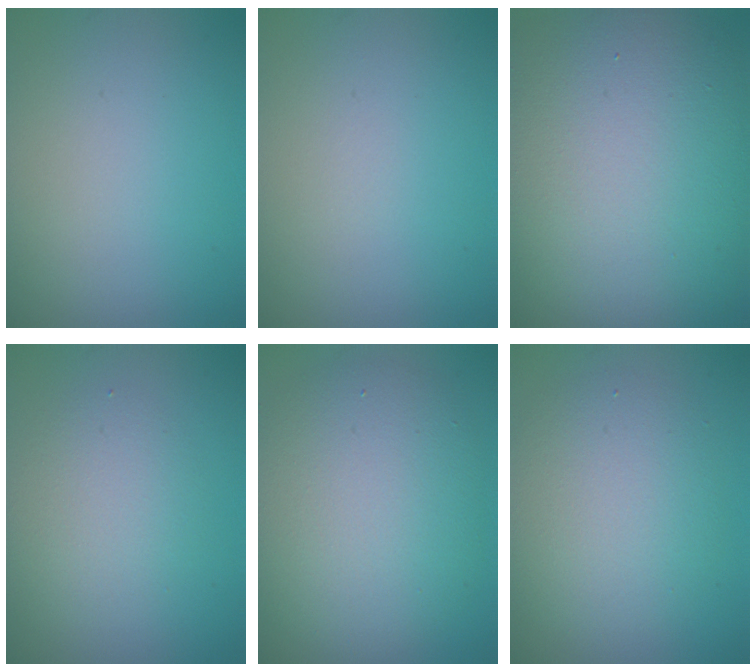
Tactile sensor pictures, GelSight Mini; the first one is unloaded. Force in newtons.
{"total": 0.0}
{"total": 16.5, "press": 16.5, "slide": 1.4}
{"total": 2.9, "press": 2.9, "slide": 0.2}
{"total": 8.3, "press": 8.3, "slide": 0.3}
{"total": 5.1, "press": 5.1, "slide": 0.3}